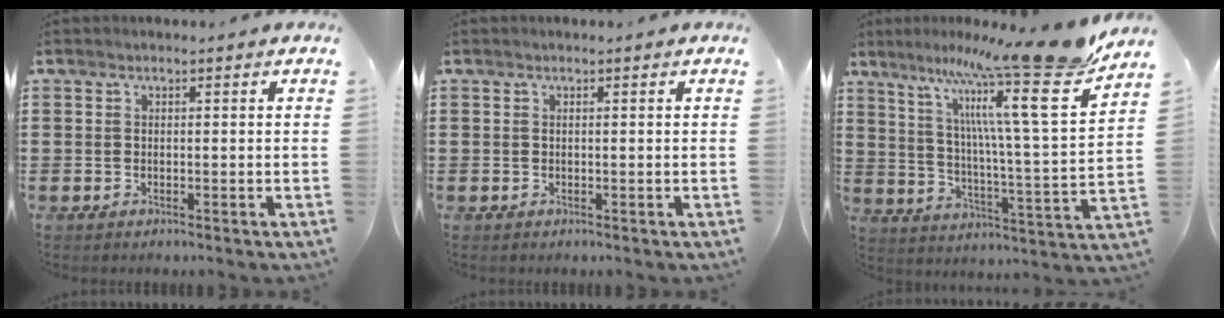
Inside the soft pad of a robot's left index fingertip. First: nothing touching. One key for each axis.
{"total": 0.0}
{"total": 17.9, "fx": 14.1, "fy": 0.1, "fz": 11.0, "tx": -0.203, "ty": -0.104, "tz": 0.217}